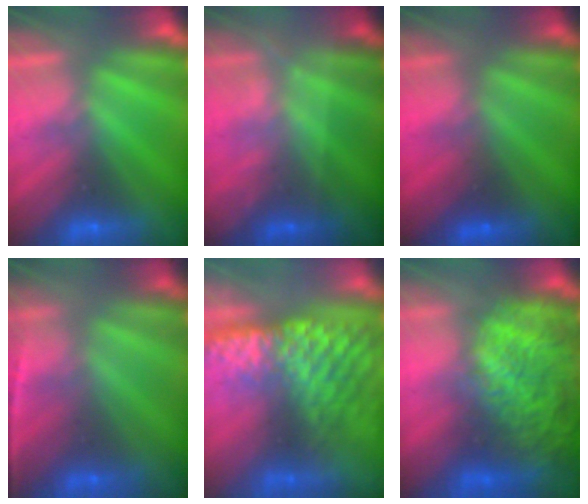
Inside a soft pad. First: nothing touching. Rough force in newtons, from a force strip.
{"total": 1.7}
{"total": 1.7}
{"total": 1.6}
{"total": 7.8}
{"total": 9.6}